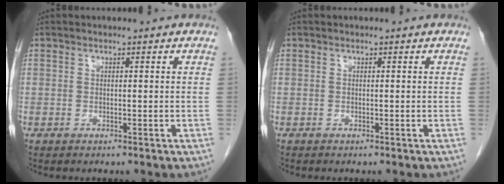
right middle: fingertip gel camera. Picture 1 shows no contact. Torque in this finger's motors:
{"motor_torque": [-0.12, -0.09, -0.08, -0.01]}